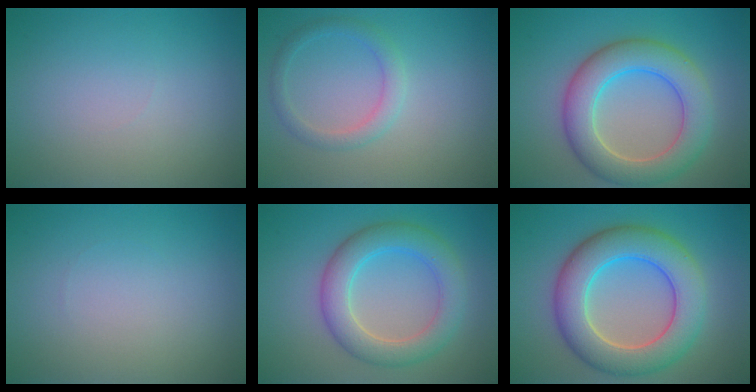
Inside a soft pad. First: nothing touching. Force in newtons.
{"total": 2.0, "press": 2.0, "slide": 0.1}
{"total": 6.9, "press": 6.9, "slide": 0.3}
{"total": 0.0}
{"total": 5.2, "press": 5.2, "slide": 0.0}
{"total": 8.4, "press": 8.3, "slide": 0.6}